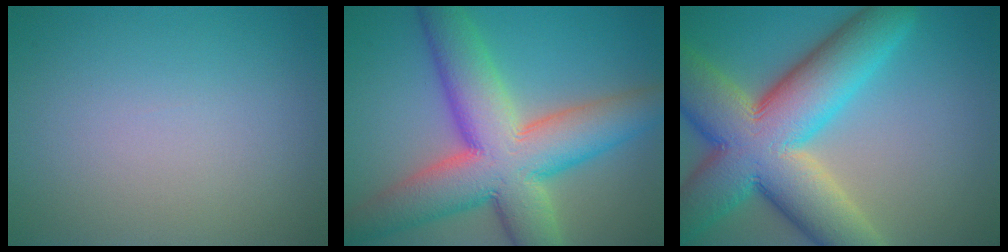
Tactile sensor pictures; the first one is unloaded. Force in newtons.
{"total": 12.3, "press": 12.3, "slide": 0.5}
{"total": 14.6, "press": 14.5, "slide": 0.7}